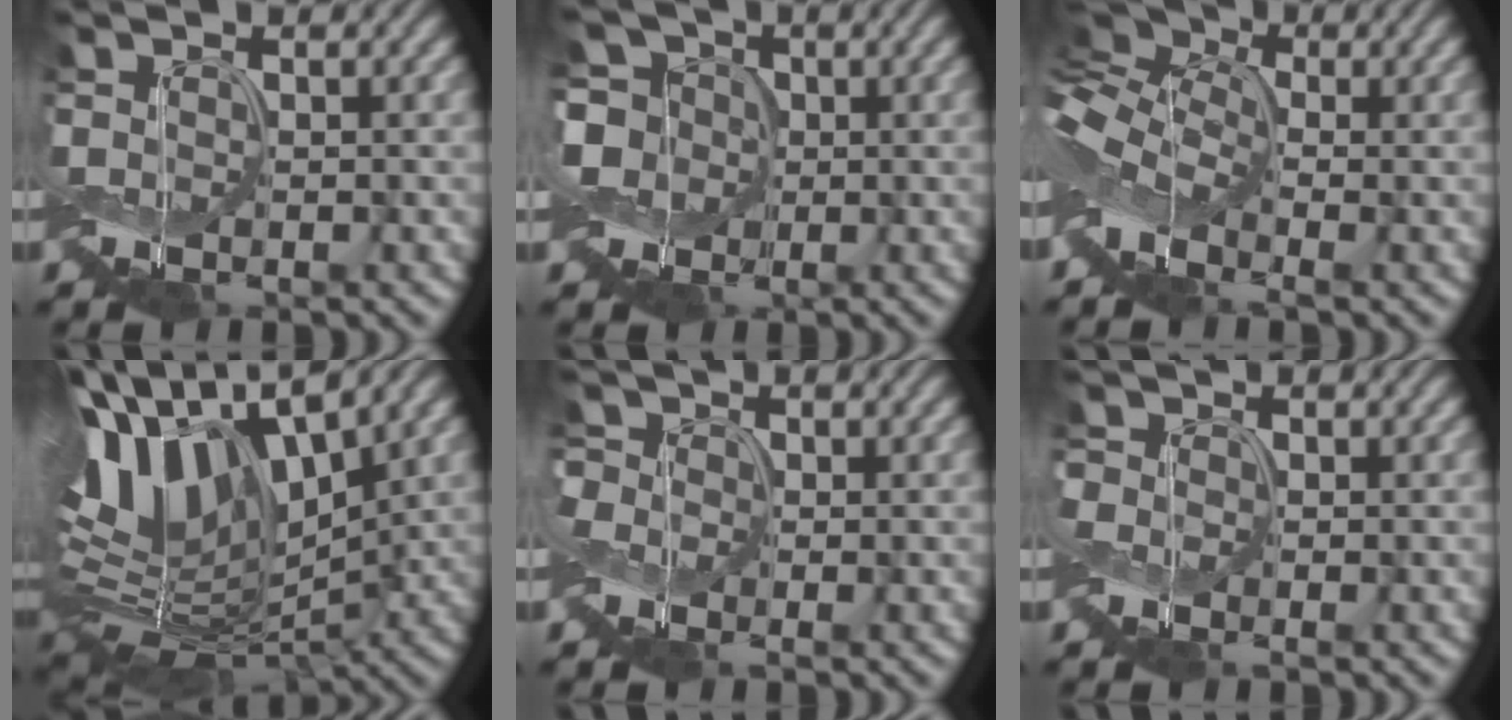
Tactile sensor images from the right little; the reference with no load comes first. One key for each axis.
{"total": 6.0, "fx": -0.1, "fy": 5.1, "fz": 3.1, "tx": -0.085, "ty": 0.028, "tz": -0.029}
{"total": 8.3, "fx": -0.5, "fy": 5.3, "fz": 6.3, "tx": -0.129, "ty": 0.016, "tz": -0.033}
{"total": 12.0, "fx": 3.8, "fy": 6.2, "fz": 9.6, "tx": -0.209, "ty": 0.013, "tz": 0.067}
{"total": 4.7, "fx": 1.7, "fy": 3.8, "fz": 2.2, "tx": -0.060, "ty": 0.026, "tz": 0.001}
{"total": 1.6, "fx": 0.5, "fy": 1.4, "fz": 0.5, "tx": -0.033, "ty": 0.010, "tz": 0.000}